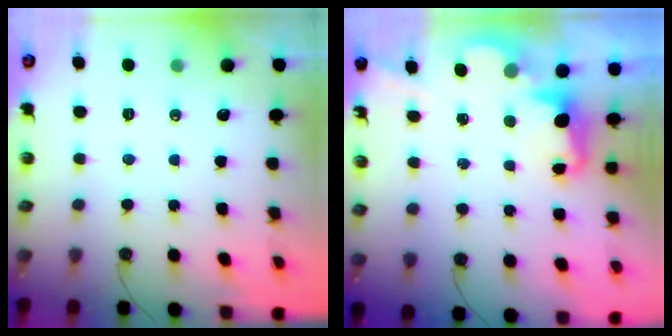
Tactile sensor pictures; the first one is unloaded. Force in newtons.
{"total": 2.4, "press": 2.4, "slide": 0.5}